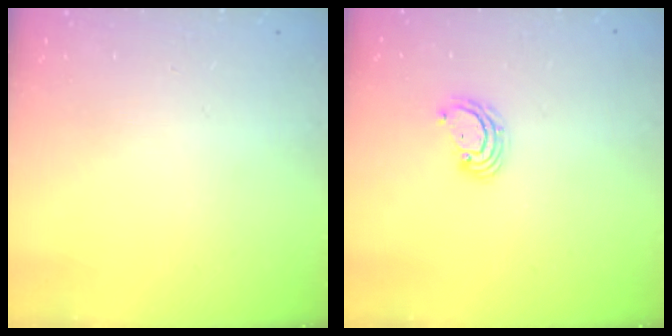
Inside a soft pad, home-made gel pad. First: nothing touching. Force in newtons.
{"total": 3.9, "press": 3.9, "slide": 0.1}